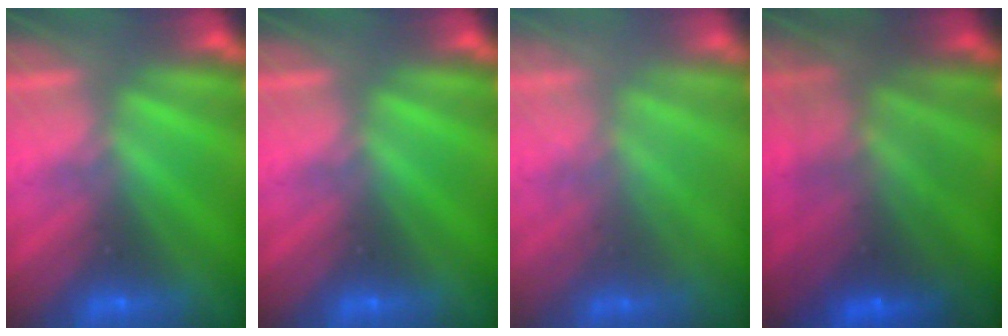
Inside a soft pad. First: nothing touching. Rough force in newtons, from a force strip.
{"total": 0.0}
{"total": 2.5}
{"total": 8.7}